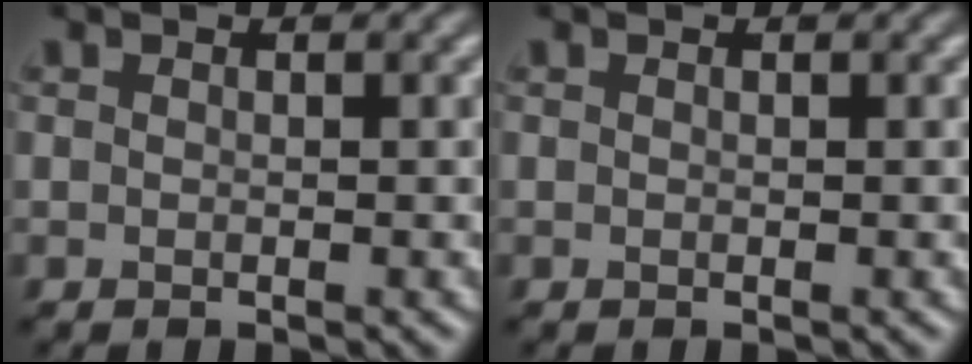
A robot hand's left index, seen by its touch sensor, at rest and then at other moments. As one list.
[{"total": 0.0}]